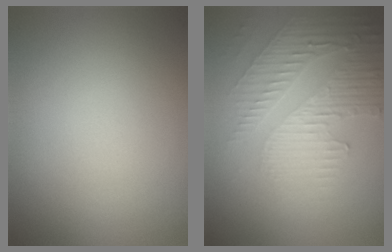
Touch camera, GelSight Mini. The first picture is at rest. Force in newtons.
{"total": 3.7, "press": 3.5, "slide": 1.4}